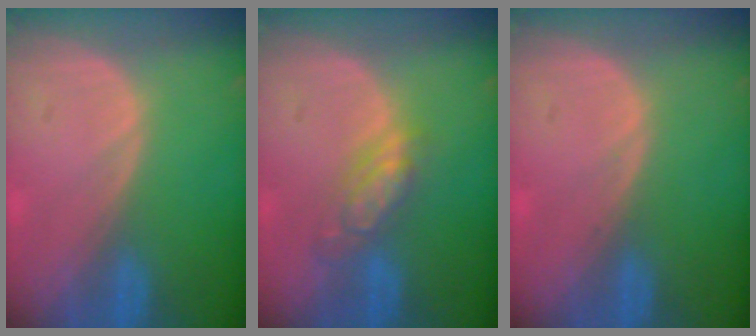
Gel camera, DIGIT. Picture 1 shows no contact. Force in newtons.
{"total": 5.5, "press": 4.7, "slide": 2.8}
{"total": 0.5, "press": 0.1, "slide": 0.5}